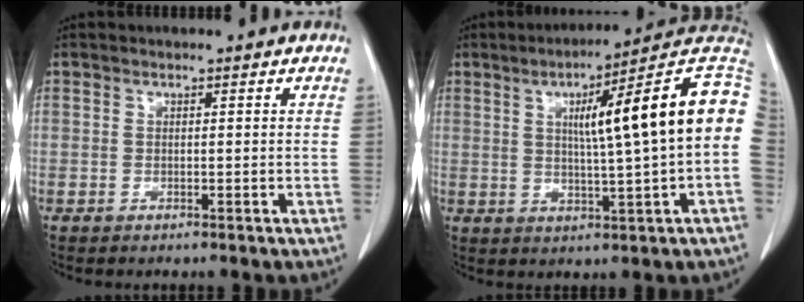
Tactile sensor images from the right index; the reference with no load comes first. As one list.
[{"total": 17.0, "force": [2.3, 0.2, 16.8], "torque": [-0.228, 0.030, 0.024]}]